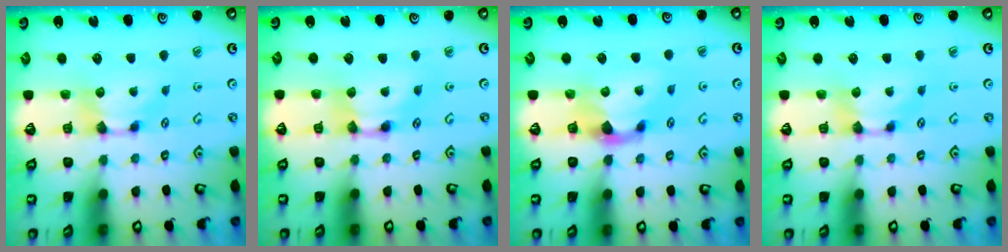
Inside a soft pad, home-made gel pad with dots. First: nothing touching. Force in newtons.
{"total": 2.0, "press": 2.0, "slide": 0.1}
{"total": 2.0, "press": 1.5, "slide": 1.4}
{"total": 0.0}